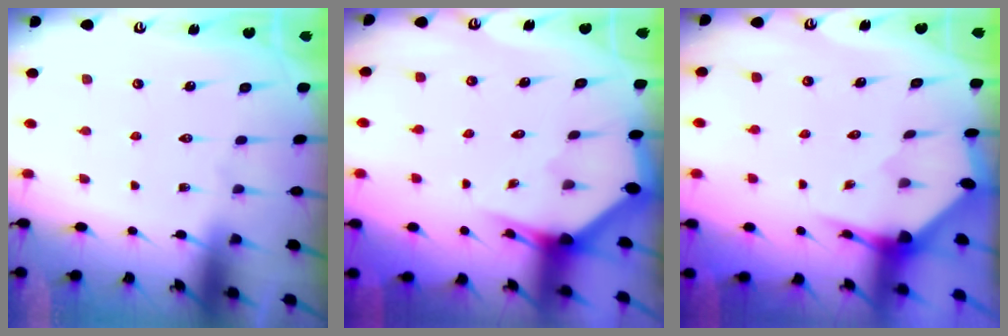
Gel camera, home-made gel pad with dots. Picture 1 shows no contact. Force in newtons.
{"total": 2.8, "press": 2.8, "slide": 0.2}
{"total": 3.2, "press": 3.2, "slide": 0.1}